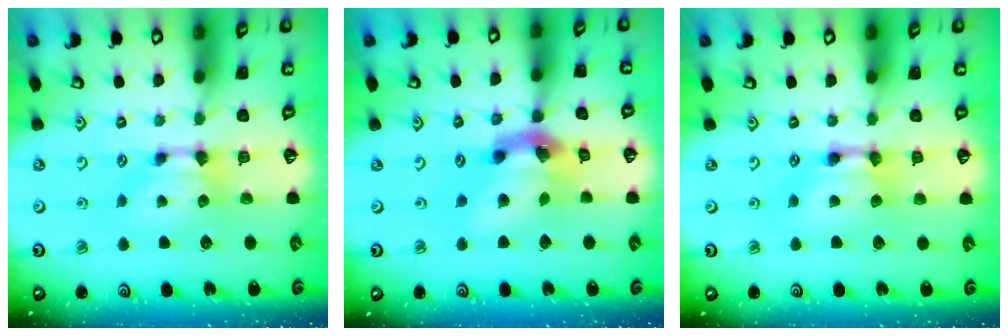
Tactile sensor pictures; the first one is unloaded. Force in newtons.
{"total": 8.4, "press": 7.9, "slide": 2.7}
{"total": 2.0, "press": 2.0, "slide": 0.1}